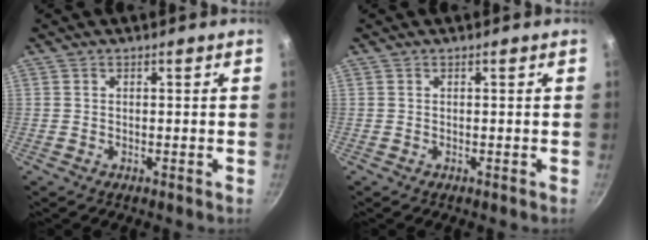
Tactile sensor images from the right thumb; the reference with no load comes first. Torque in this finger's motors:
{"motor_torque": [-0.01, -0.01, 0.14, 0.02, 0.00]}